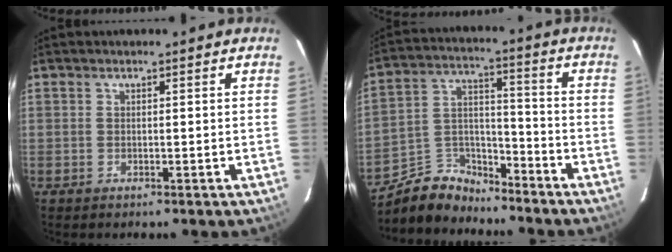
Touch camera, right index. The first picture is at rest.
{"total": 9.9, "force": [-8.4, 4.3, 2.9], "torque": [-0.067, 0.037, -0.151]}